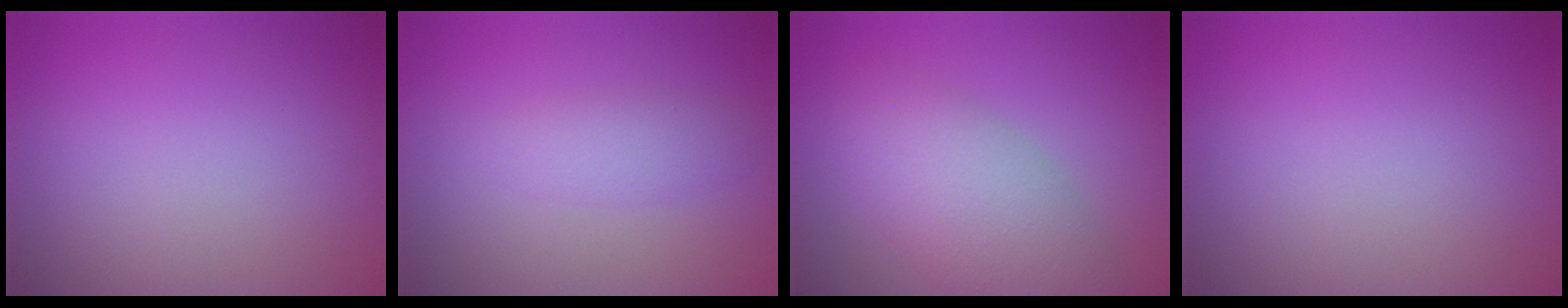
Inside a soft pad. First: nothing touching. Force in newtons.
{"total": 1.8, "press": 1.8, "slide": 0.1}
{"total": 6.4, "press": 6.4, "slide": 0.4}
{"total": 0.0}